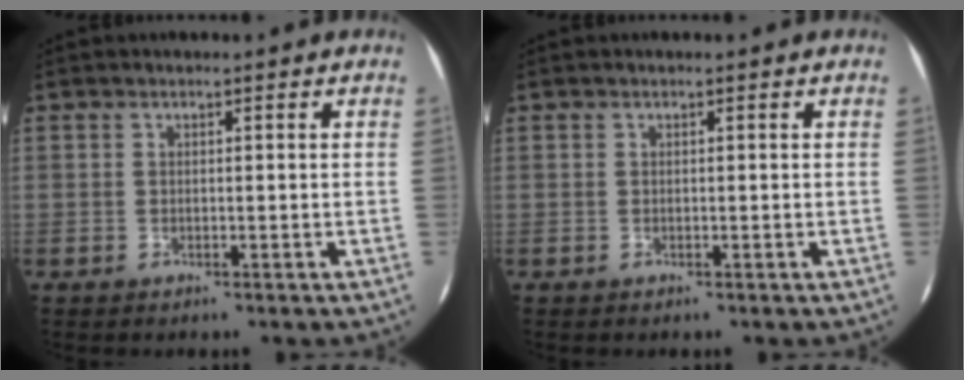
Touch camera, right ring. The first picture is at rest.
{"total": 0.0}